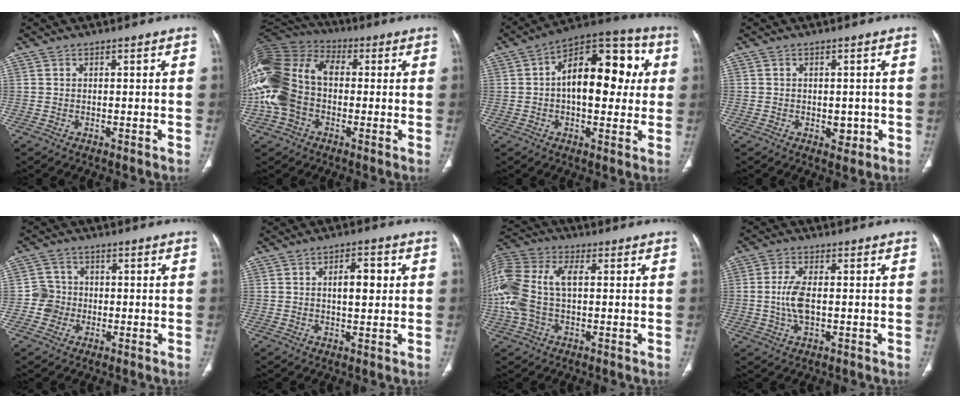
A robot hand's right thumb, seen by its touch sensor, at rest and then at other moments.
{"total": 21.4, "force": [-1.5, 15.2, 15.0], "torque": [-0.354, 0.037, -0.028]}
{"total": 18.7, "force": [2.5, 10.1, 15.5], "torque": [-0.190, 0.035, 0.029]}
{"total": 2.5, "force": [-0.6, 1.9, 1.5], "torque": [-0.005, 0.001, -0.003]}
{"total": 4.1, "force": [-0.9, 4.0, 0.4], "torque": [0.018, 0.012, -0.024]}
{"total": 5.8, "force": [1.1, 2.6, 5.1], "torque": [-0.068, 0.004, 0.015]}
{"total": 15.3, "force": [0.9, 8.8, 12.5], "torque": [-0.309, 0.031, 0.017]}
{"total": 6.0, "force": [-0.3, 2.8, 5.3], "torque": [-0.119, 0.001, -0.007]}